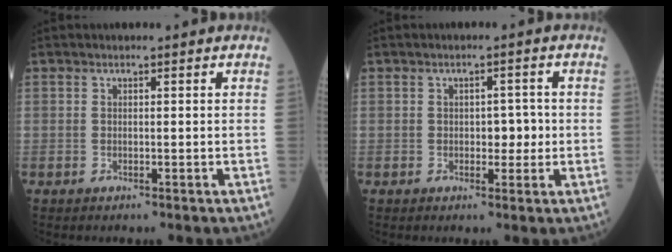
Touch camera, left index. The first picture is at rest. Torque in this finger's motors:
{"motor_torque": [0.07, 0.04, 0.02, 0.00]}